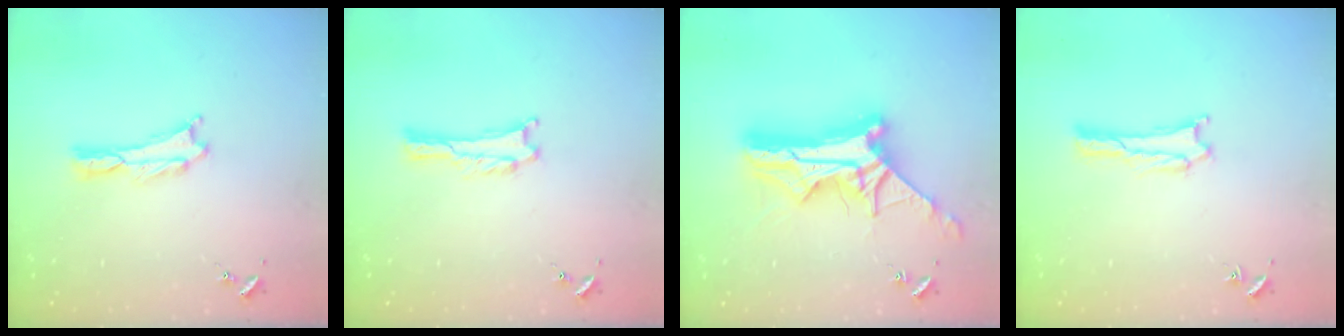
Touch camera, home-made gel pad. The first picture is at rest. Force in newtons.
{"total": 0.5, "press": 0.5, "slide": 0.1}
{"total": 14.8, "press": 14.7, "slide": 1.4}
{"total": 1.9, "press": 1.9, "slide": 0.1}